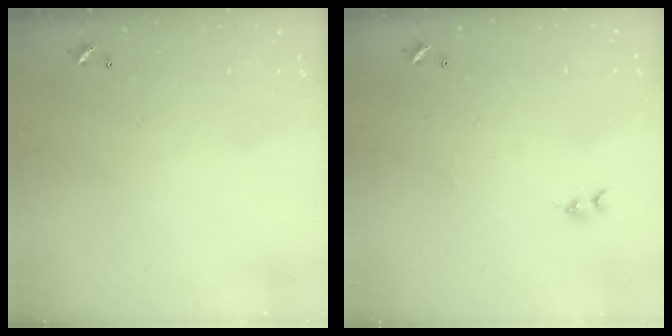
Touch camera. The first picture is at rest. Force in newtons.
{"total": 1.1, "press": 0.9, "slide": 0.5}